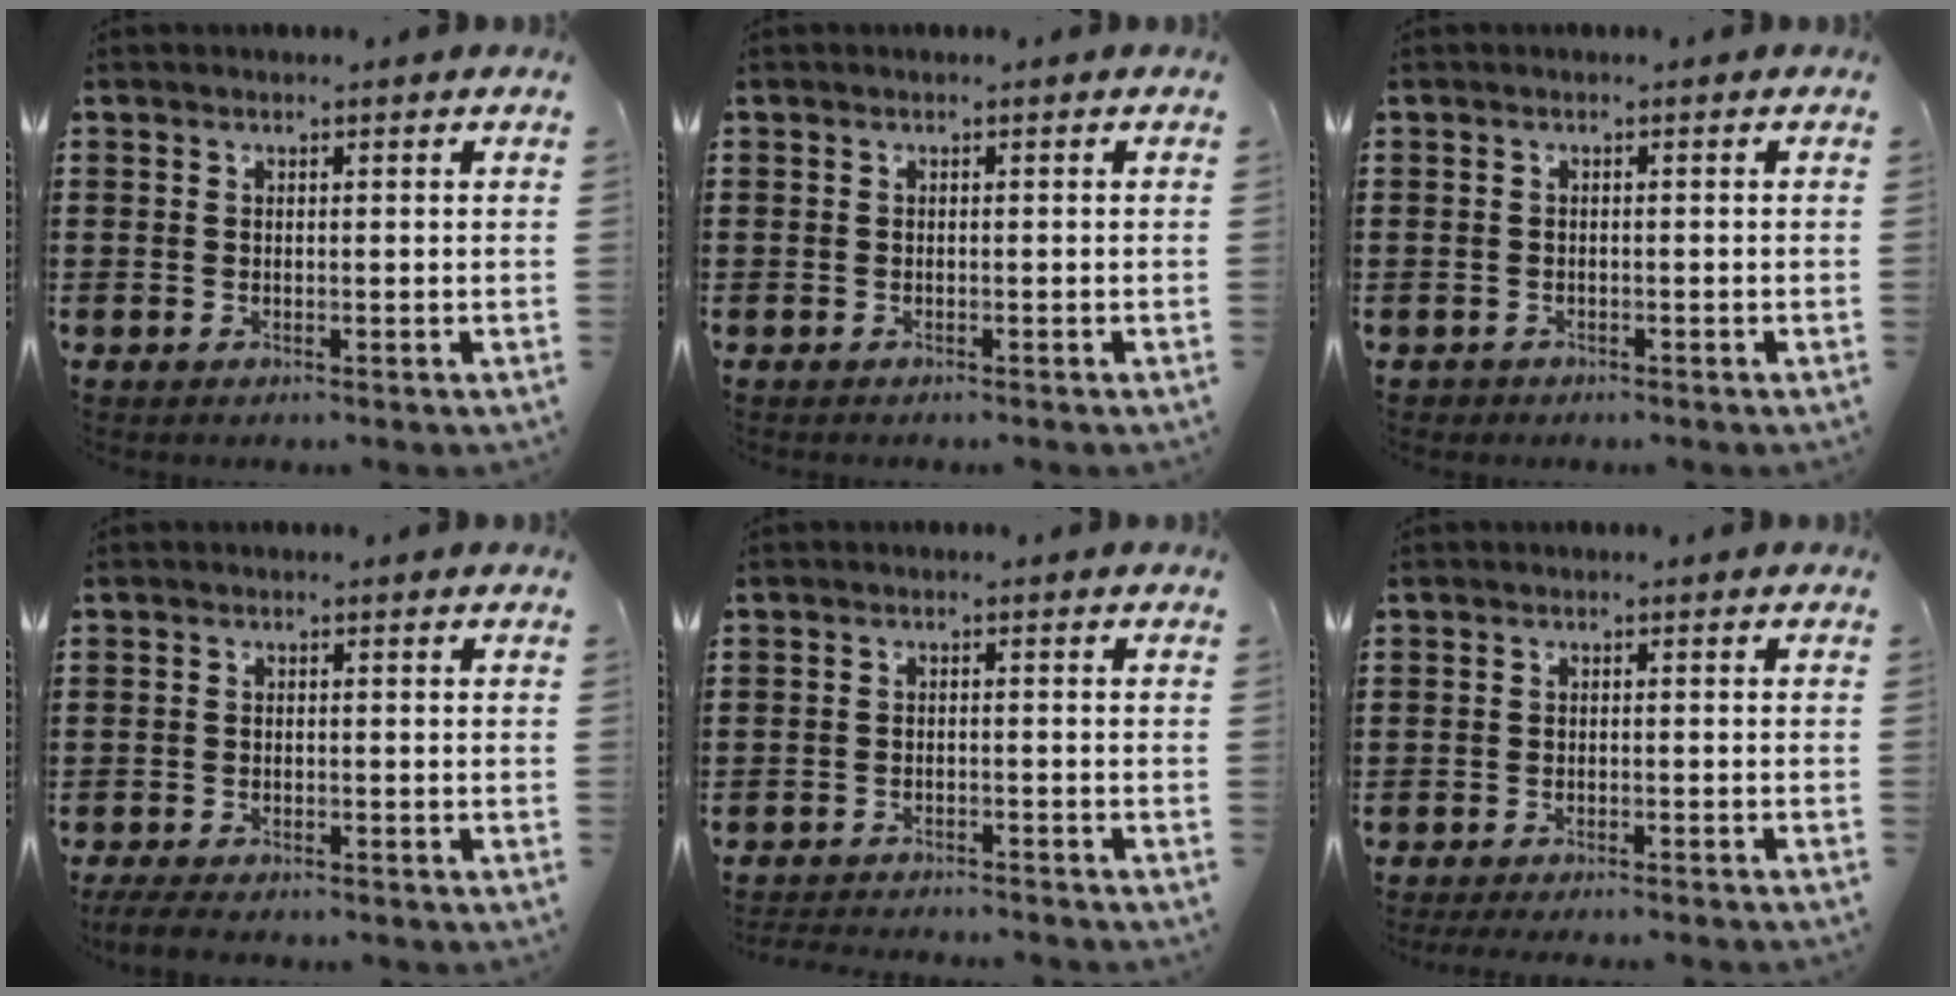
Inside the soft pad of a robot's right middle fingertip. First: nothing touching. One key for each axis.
{"total": 0.0}
{"total": 0.5, "fx": -0.5, "fy": 0.2, "fz": -0.1, "tx": 0.001, "ty": 0.002, "tz": -0.011}
{"total": 2.3, "fx": -2.2, "fy": 0.3, "fz": 0.7, "tx": -0.028, "ty": -0.005, "tz": -0.049}
{"total": 2.3, "fx": -2.3, "fy": -0.1, "fz": 0.0, "tx": -0.005, "ty": 0.000, "tz": -0.049}
{"total": 1.7, "fx": -1.7, "fy": -0.2, "fz": 0.3, "tx": -0.006, "ty": -0.001, "tz": -0.033}